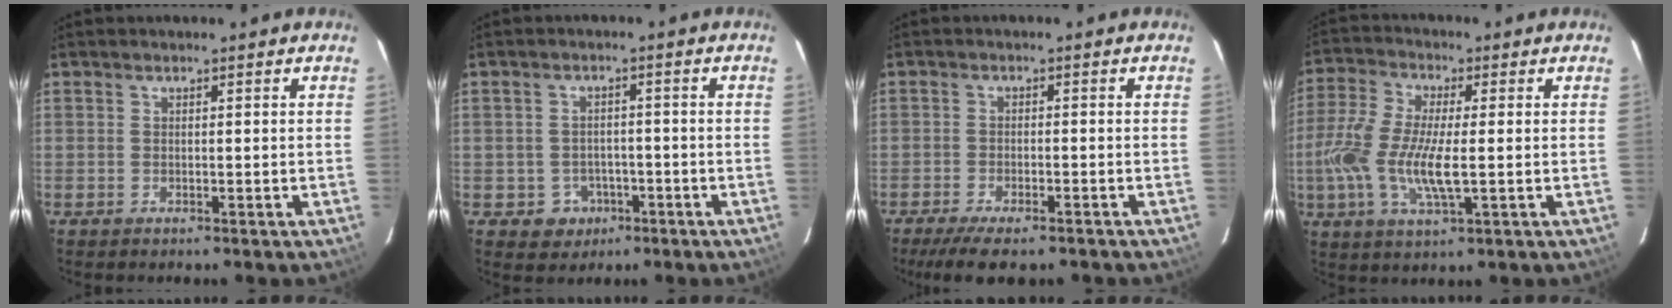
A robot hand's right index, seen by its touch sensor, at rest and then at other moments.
{"total": 5.0, "force": [-2.1, 4.5, 0.7], "torque": [-0.028, 0.015, -0.016]}
{"total": 9.1, "force": [-7.1, 2.5, 5.0], "torque": [-0.116, -0.025, -0.115]}
{"total": 12.4, "force": [-1.6, 3.7, 11.7], "torque": [-0.250, -0.005, -0.036]}